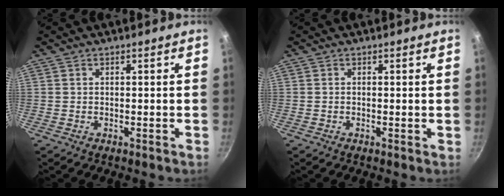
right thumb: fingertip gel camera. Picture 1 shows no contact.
{"total": 0.0}